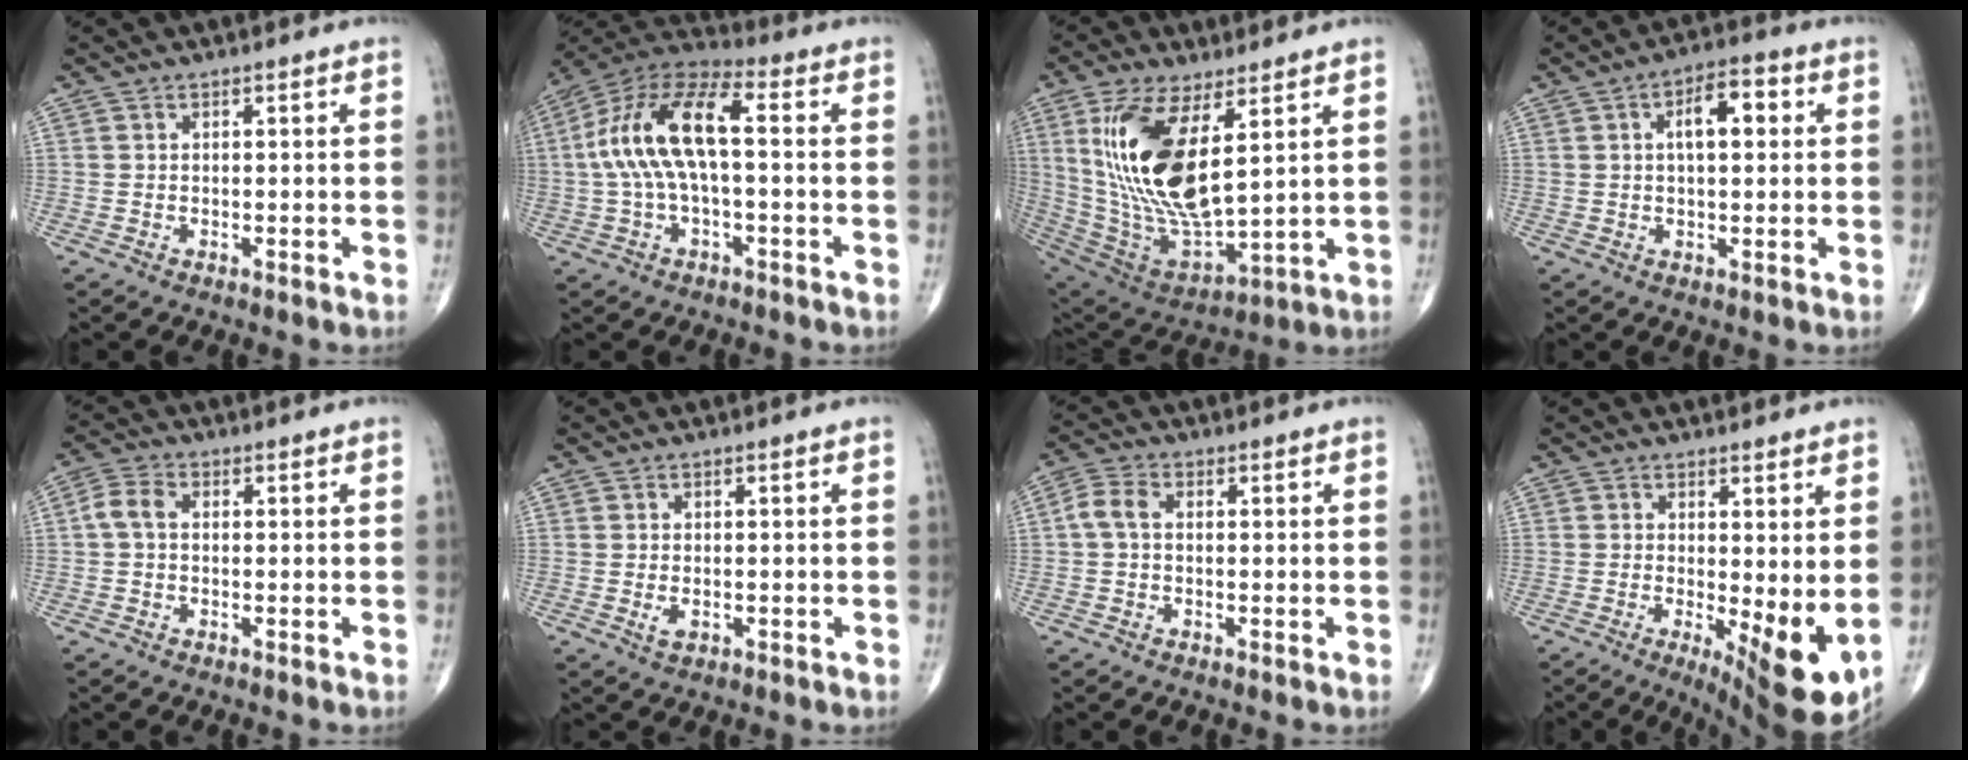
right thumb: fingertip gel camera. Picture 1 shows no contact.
{"total": 15.6, "force": [0.6, 6.5, 14.1], "torque": [-0.292, 0.048, 0.005]}
{"total": 21.0, "force": [6.1, 8.6, 18.2], "torque": [-0.367, -0.033, 0.130]}
{"total": 7.8, "force": [1.8, 3.6, 6.7], "torque": [-0.092, 0.012, 0.022]}
{"total": 4.0, "force": [0.2, 2.7, 2.9], "torque": [-0.058, 0.013, -0.004]}
{"total": 2.1, "force": [-0.5, 1.2, 1.6], "torque": [-0.030, -0.003, -0.006]}
{"total": 4.0, "force": [0.2, 2.6, 3.0], "torque": [-0.064, 0.012, -0.003]}
{"total": 9.8, "force": [-0.6, 3.1, 9.3], "torque": [-0.129, -0.024, -0.003]}